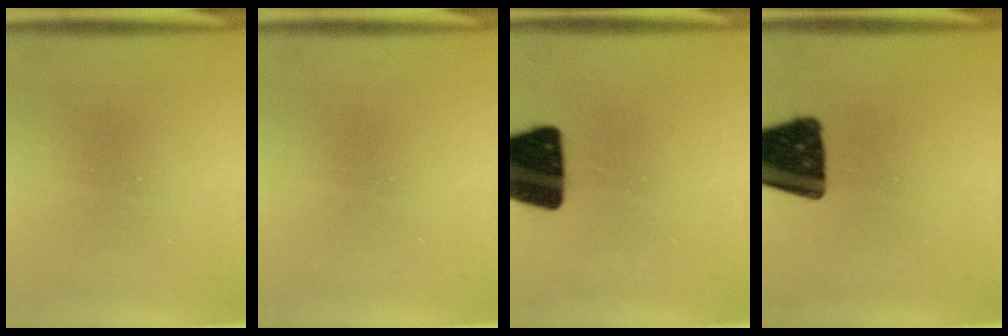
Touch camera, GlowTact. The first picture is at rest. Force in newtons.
{"total": 0.0}
{"total": 19.3}
{"total": 17.7}